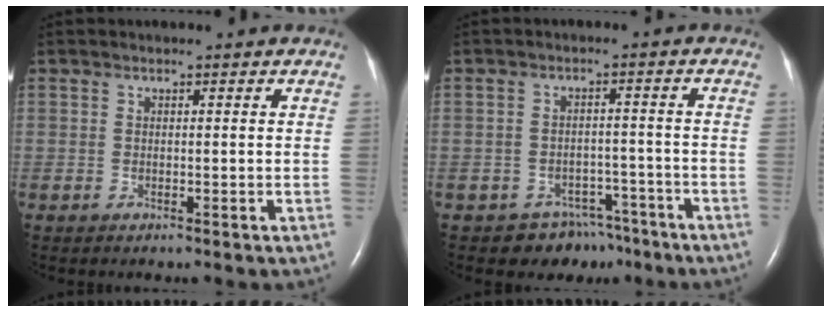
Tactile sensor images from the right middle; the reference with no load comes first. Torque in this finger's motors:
{"motor_torque": [0.34, -0.30, 0.02, 0.01]}